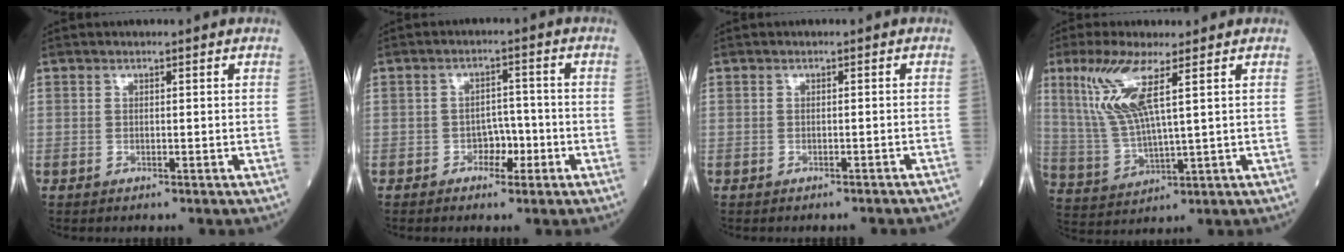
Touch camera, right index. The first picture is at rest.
{"total": 3.6, "force": [-1.6, 2.2, 2.3], "torque": [-0.027, 0.009, -0.027]}
{"total": 3.7, "force": [-3.5, 0.0, 1.1], "torque": [-0.017, -0.004, -0.037]}
{"total": 10.1, "force": [4.4, 1.1, 9.0], "torque": [-0.208, 0.000, 0.093]}